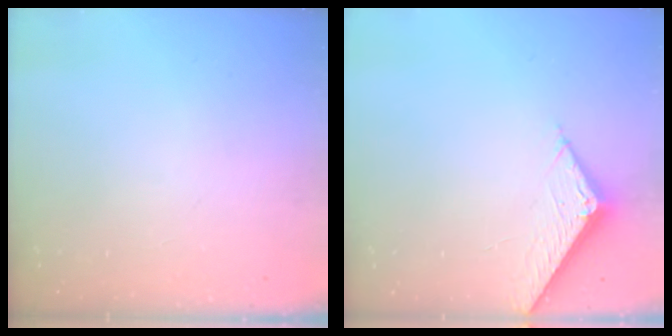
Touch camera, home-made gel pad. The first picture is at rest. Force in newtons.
{"total": 7.4, "press": 7.4, "slide": 0.2}